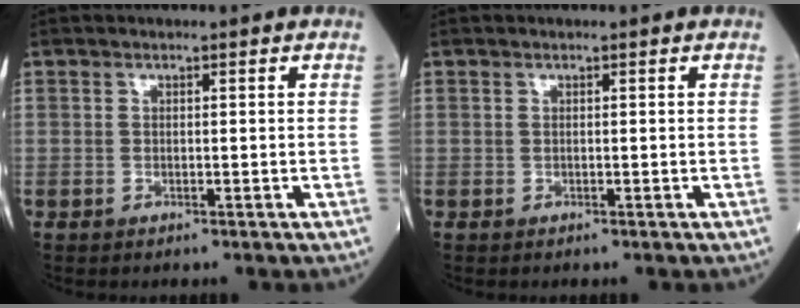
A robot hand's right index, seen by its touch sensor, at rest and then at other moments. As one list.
[{"total": 0.0}]